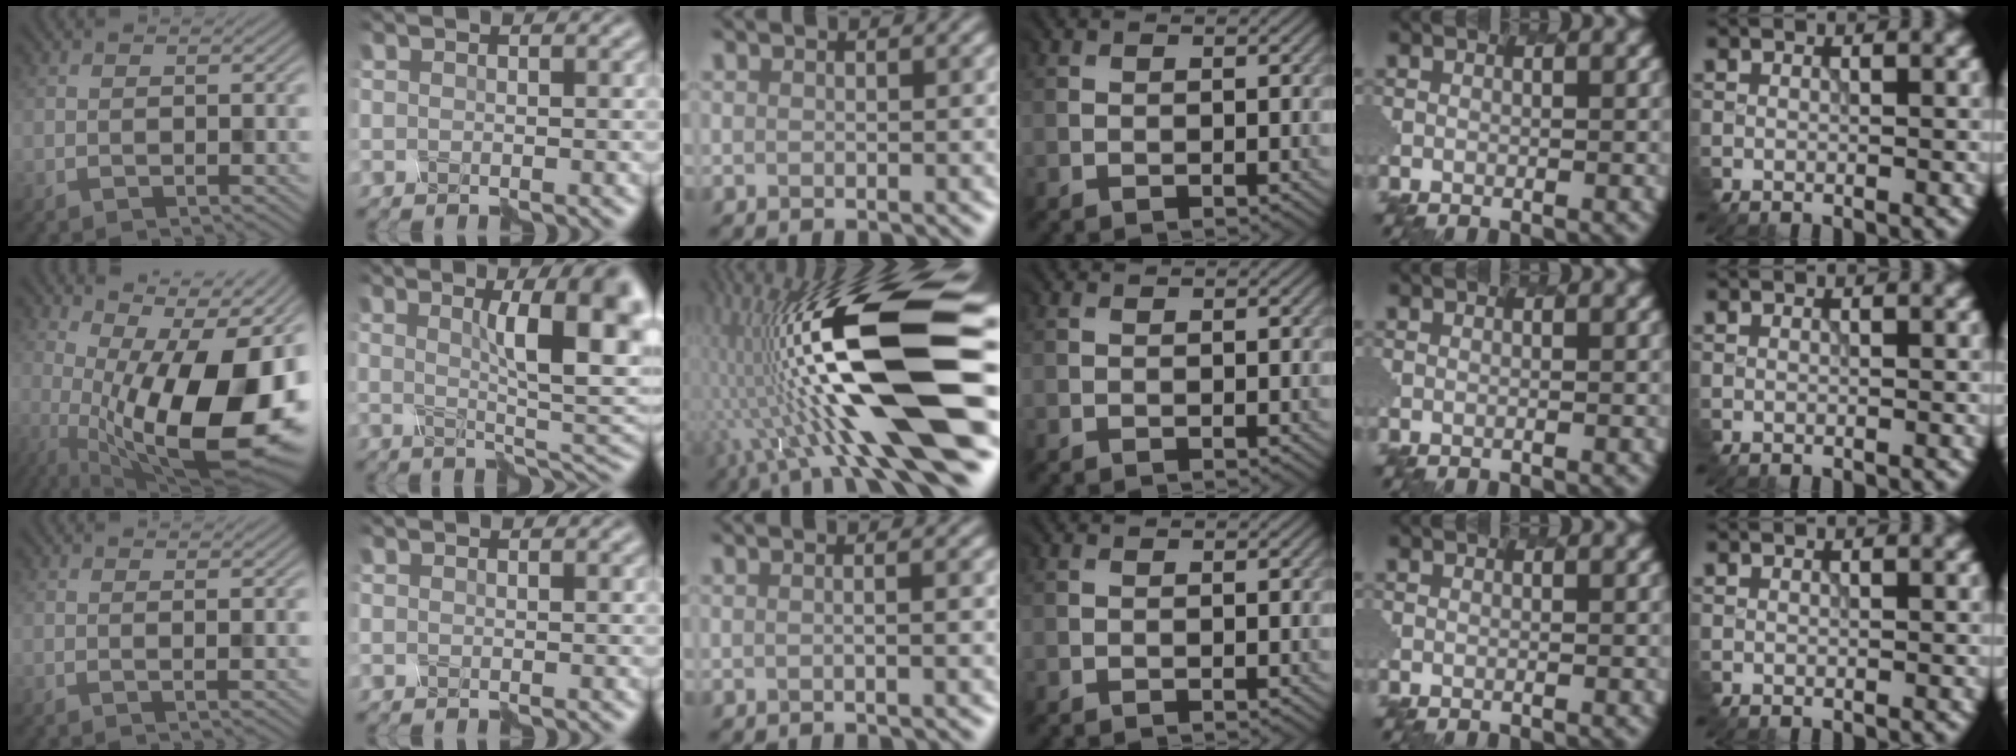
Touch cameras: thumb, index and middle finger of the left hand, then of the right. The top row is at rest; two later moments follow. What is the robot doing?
{"motion": "disassemble", "object": "hinged jar"}